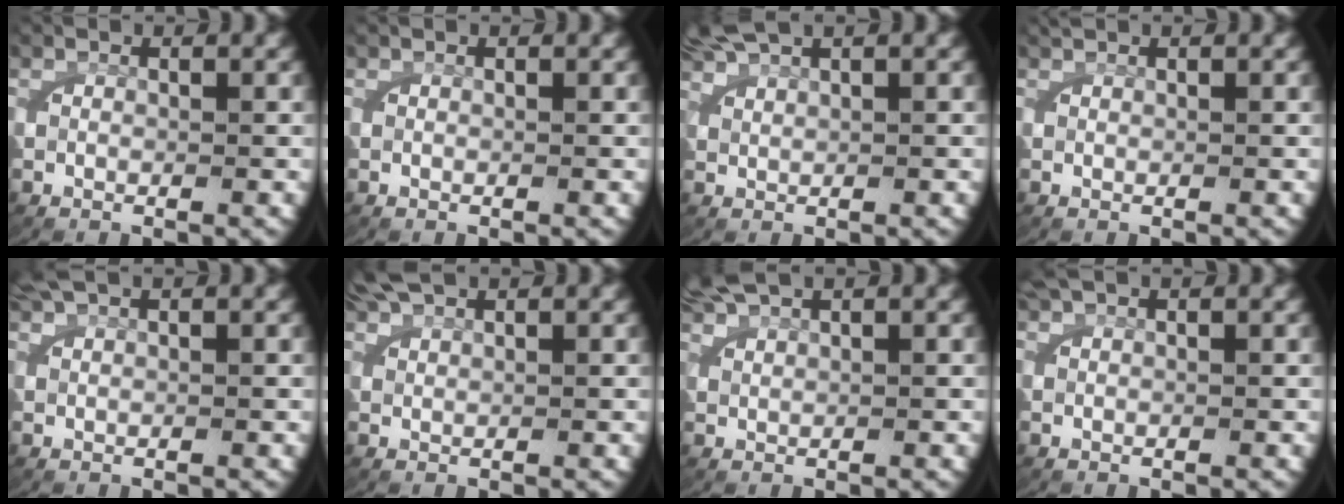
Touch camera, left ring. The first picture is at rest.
{"total": 0.0}
{"total": 2.7, "force": [2.4, 0.2, 1.2], "torque": [-0.029, 0.009, 0.047]}
{"total": 0.6, "force": [0.6, -0.2, 0.1], "torque": [-0.005, 0.003, 0.012]}
{"total": 1.6, "force": [1.4, 0.1, 0.8], "torque": [-0.020, 0.008, 0.028]}
{"total": 1.8, "force": [1.6, -0.3, 0.6], "torque": [-0.013, 0.005, 0.036]}
{"total": 2.3, "force": [2.1, 0.1, 1.0], "torque": [-0.025, 0.009, 0.042]}
{"total": 1.3, "force": [1.1, 0.1, 0.6], "torque": [-0.016, 0.009, 0.019]}